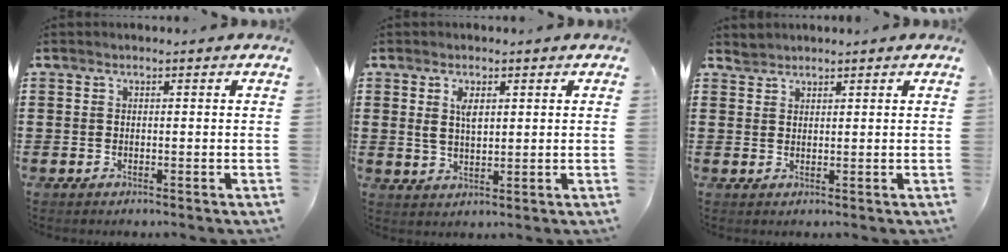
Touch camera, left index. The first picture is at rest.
{"total": 3.5, "force": [1.3, 1.9, 2.7], "torque": [-0.051, 0.005, 0.020]}
{"total": 1.5, "force": [1.4, 0.4, -0.1], "torque": [-0.001, 0.000, 0.029]}